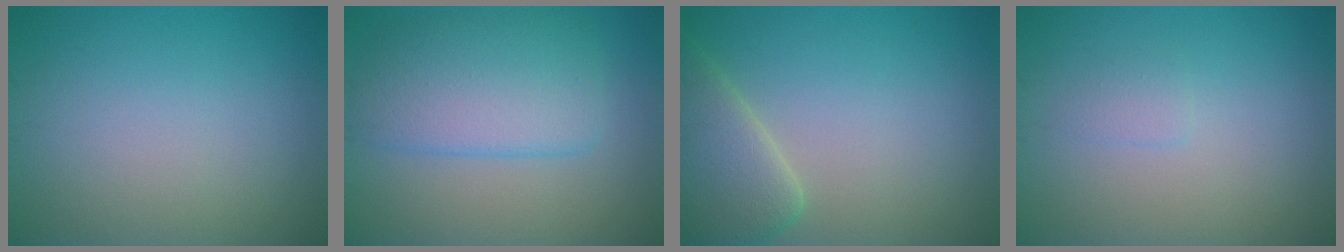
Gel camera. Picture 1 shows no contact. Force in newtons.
{"total": 6.0, "press": 5.9, "slide": 0.4}
{"total": 5.1, "press": 5.1, "slide": 0.4}
{"total": 0.9, "press": 0.9, "slide": 0.1}